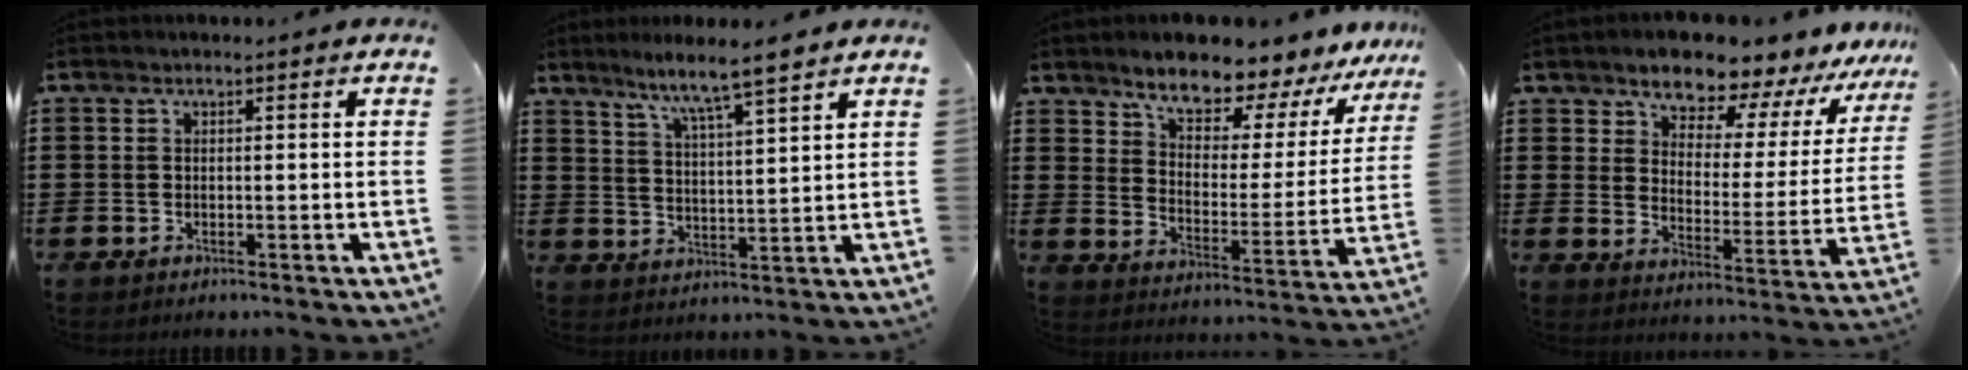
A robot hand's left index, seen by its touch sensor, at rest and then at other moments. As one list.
[{"total": 5.5, "force": [4.8, -1.0, 2.7], "torque": [-0.071, -0.028, 0.076]}, {"total": 7.9, "force": [7.2, 2.2, 2.5], "torque": [-0.063, -0.055, 0.121]}, {"total": 8.0, "force": [7.6, 2.1, 1.4], "torque": [-0.053, -0.059, 0.133]}]